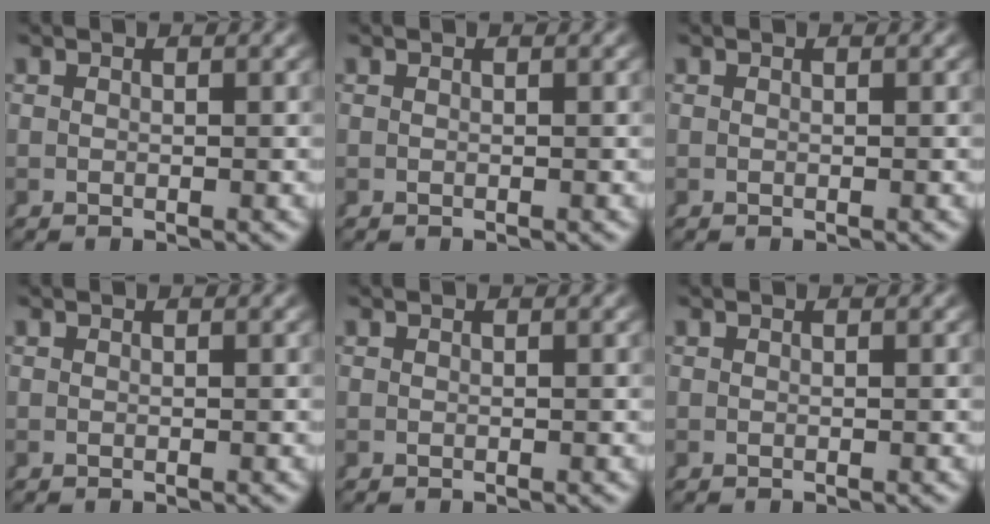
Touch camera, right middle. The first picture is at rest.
{"total": 0.0}
{"total": 0.0}
{"total": 0.0}
{"total": 0.0}
{"total": 0.0}